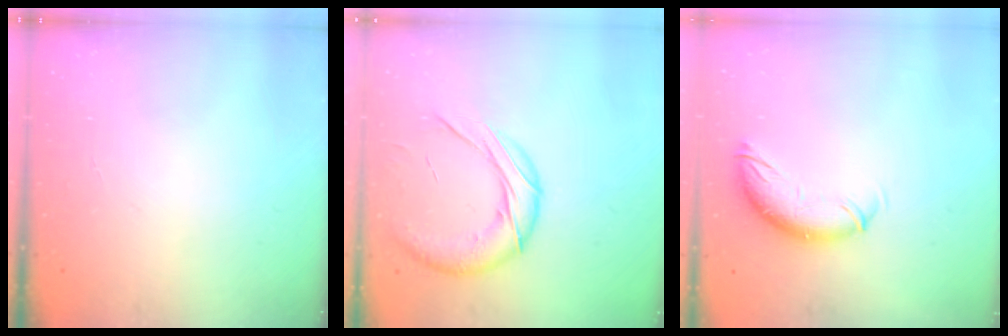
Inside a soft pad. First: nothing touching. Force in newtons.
{"total": 14.7, "press": 14.6, "slide": 2.3}
{"total": 11.0, "press": 10.9, "slide": 1.6}